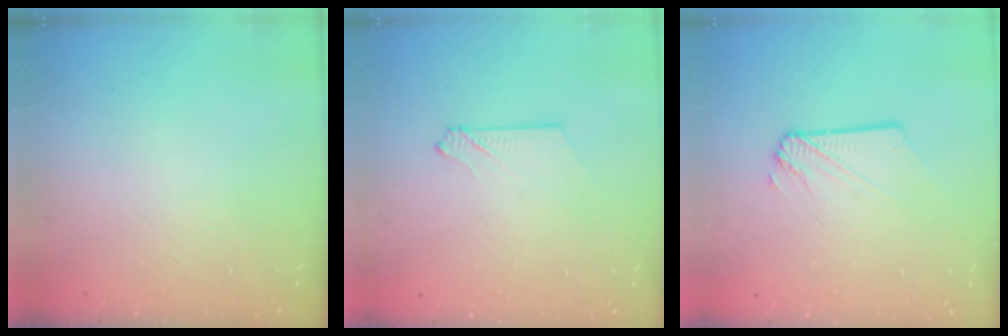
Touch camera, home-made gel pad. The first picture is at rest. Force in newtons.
{"total": 2.1, "press": 2.1, "slide": 0.3}
{"total": 3.5, "press": 3.5, "slide": 0.1}